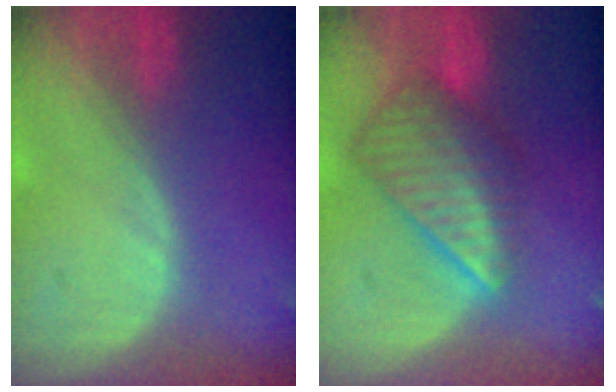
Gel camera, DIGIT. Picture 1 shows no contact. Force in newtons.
{"total": 8.8, "press": 7.7, "slide": 4.4}